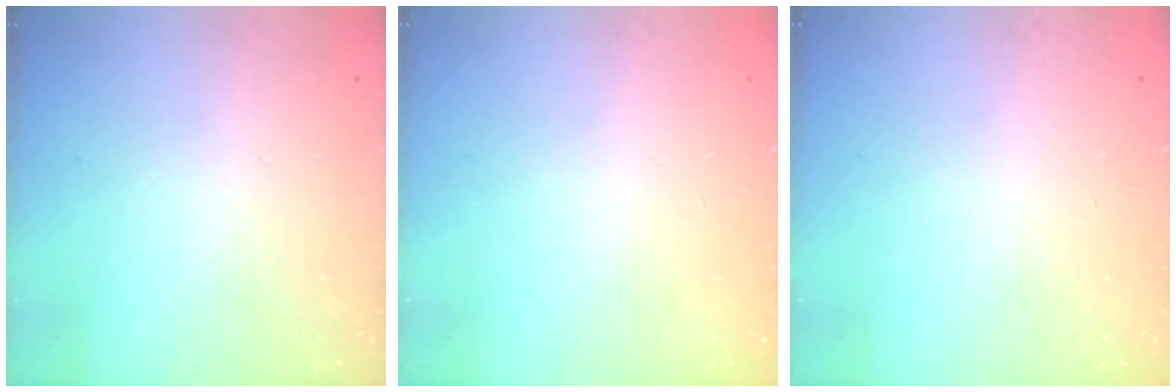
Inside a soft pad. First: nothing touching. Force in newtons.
{"total": 0.0}
{"total": 0.0}